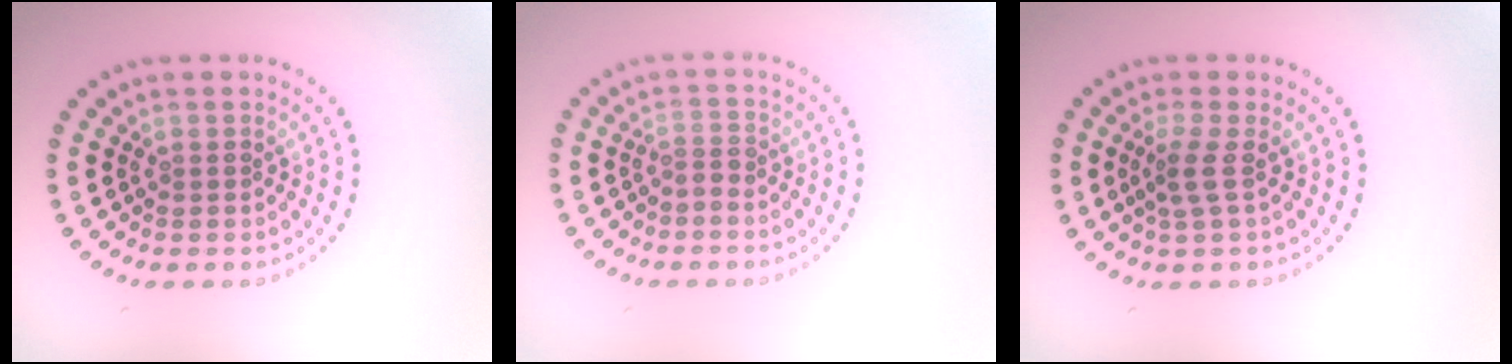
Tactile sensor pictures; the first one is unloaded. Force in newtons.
{"total": 1.0, "press": 0.4, "slide": 0.9}
{"total": 1.8, "press": 1.2, "slide": 1.3}